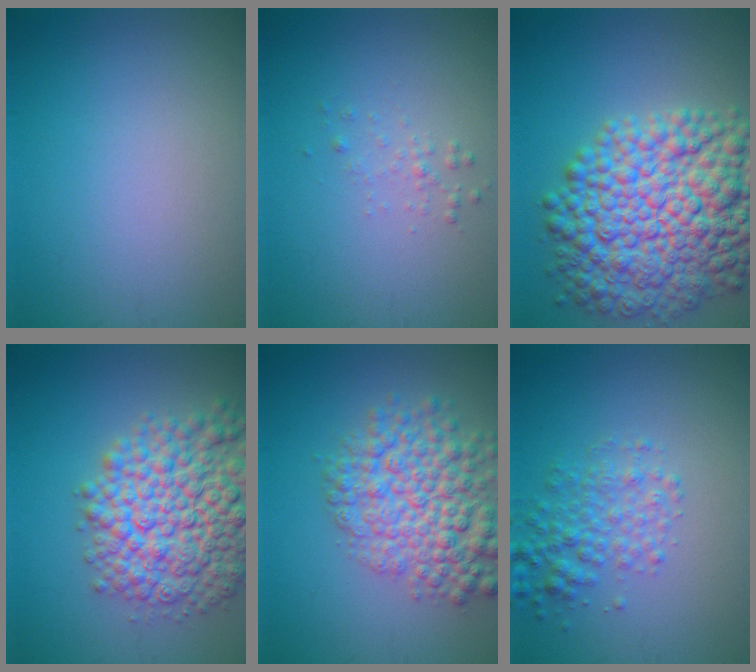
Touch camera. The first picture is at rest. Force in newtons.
{"total": 0.9, "press": 0.9, "slide": 0.0}
{"total": 12.9, "press": 12.9, "slide": 0.1}
{"total": 10.1, "press": 10.1, "slide": 0.4}
{"total": 7.3, "press": 7.3, "slide": 0.3}
{"total": 3.2, "press": 3.2, "slide": 0.2}